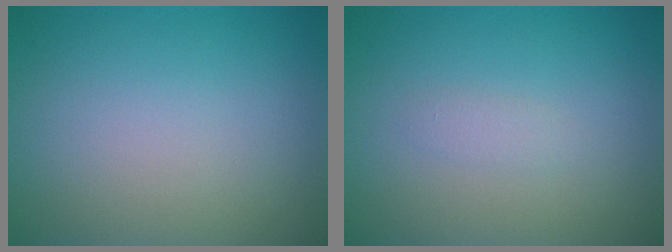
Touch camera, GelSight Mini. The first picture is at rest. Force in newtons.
{"total": 0.8, "press": 0.8, "slide": 0.0}